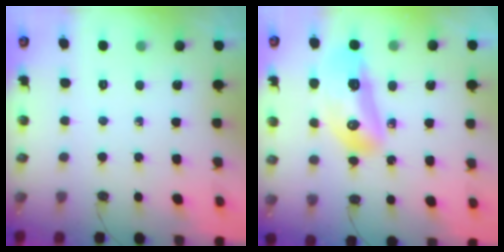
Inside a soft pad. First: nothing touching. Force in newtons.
{"total": 15.4, "press": 15.2, "slide": 2.4}